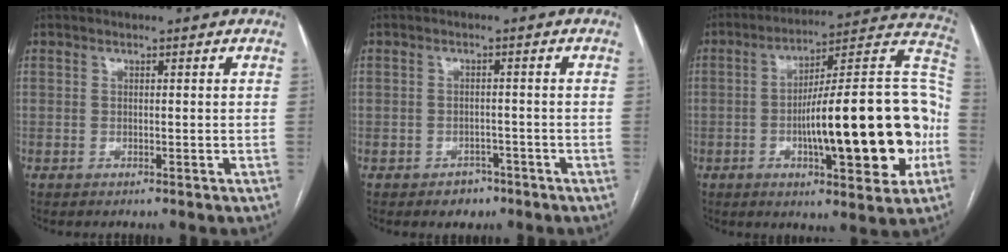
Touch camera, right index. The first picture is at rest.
{"total": 2.9, "force": [-1.8, 2.1, 0.7], "torque": [-0.006, 0.008, -0.021]}
{"total": 24.6, "force": [-4.9, 4.4, 23.8], "torque": [-0.298, 0.029, -0.066]}